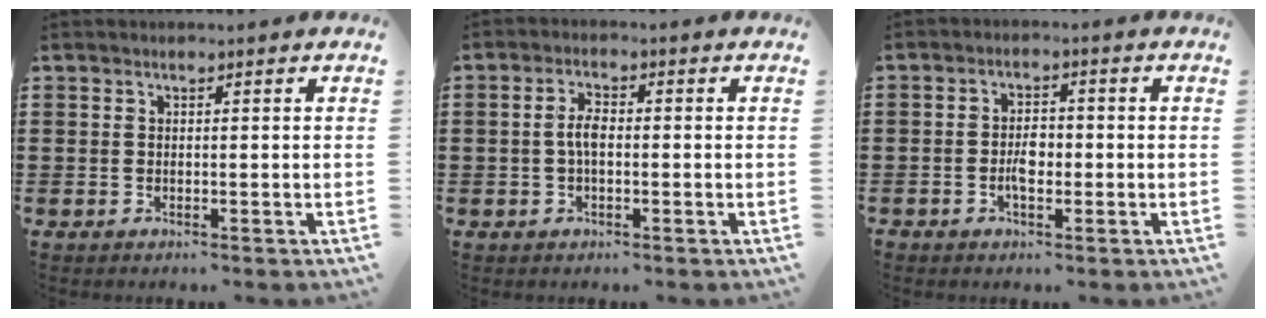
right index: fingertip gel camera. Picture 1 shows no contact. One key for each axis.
{"total": 3.2, "fx": -0.3, "fy": 1.3, "fz": 2.9, "tx": -0.064, "ty": 0.001, "tz": -0.010}
{"total": 3.2, "fx": -0.8, "fy": 1.8, "fz": 2.5, "tx": -0.056, "ty": 0.003, "tz": -0.018}